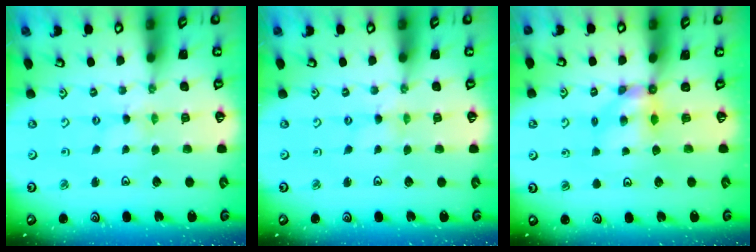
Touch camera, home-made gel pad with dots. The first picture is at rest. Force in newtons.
{"total": 0.0}
{"total": 5.6, "press": 5.6, "slide": 0.2}